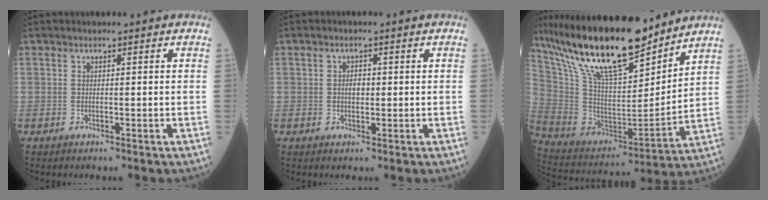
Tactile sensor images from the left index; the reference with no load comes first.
{"total": 1.7, "force": [0.0, 1.0, 1.4], "torque": [-0.025, -0.001, -0.001]}
{"total": 23.4, "force": [18.2, 4.6, 14.0], "torque": [-0.264, 0.000, 0.331]}